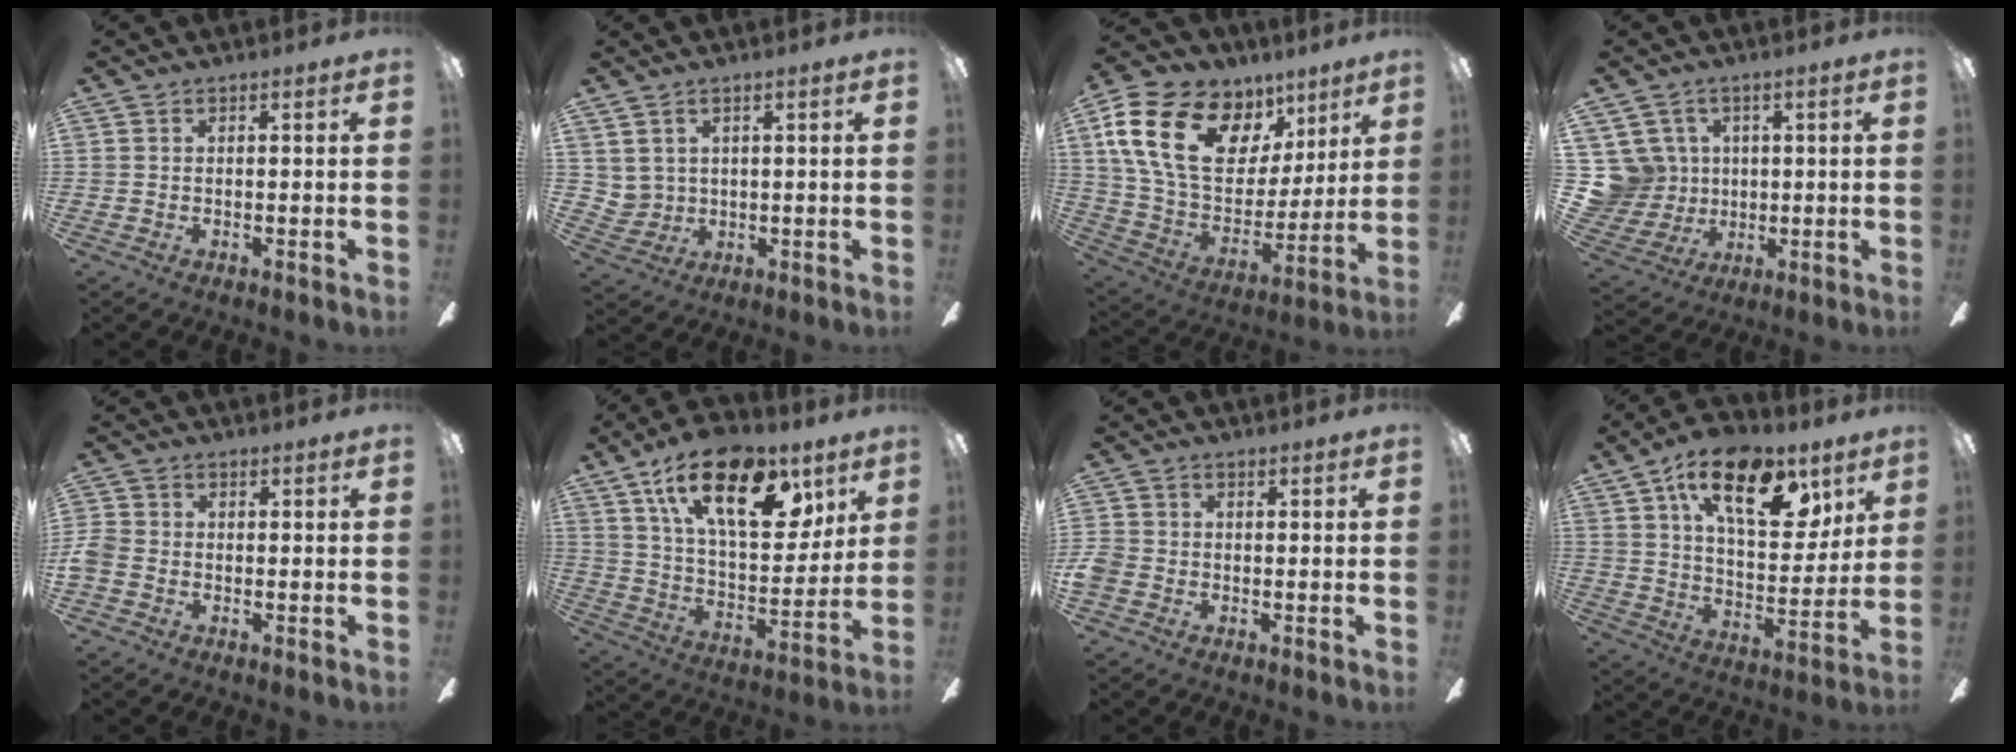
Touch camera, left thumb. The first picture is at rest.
{"total": 3.7, "force": [2.3, 2.8, 0.4], "torque": [-0.021, -0.004, 0.045]}
{"total": 23.8, "force": [10.6, 15.7, 14.5], "torque": [-0.262, -0.032, 0.198]}
{"total": 10.0, "force": [2.6, 9.4, 1.8], "torque": [-0.083, -0.012, 0.060]}
{"total": 3.1, "force": [-1.3, 2.3, 1.7], "torque": [-0.030, 0.010, -0.023]}
{"total": 24.6, "force": [12.8, 12.1, 17.2], "torque": [-0.260, -0.049, 0.217]}
{"total": 2.9, "force": [-1.3, 2.3, 1.3], "torque": [-0.026, 0.008, -0.026]}
{"total": 22.0, "force": [11.6, 10.9, 15.2], "torque": [-0.228, -0.043, 0.192]}